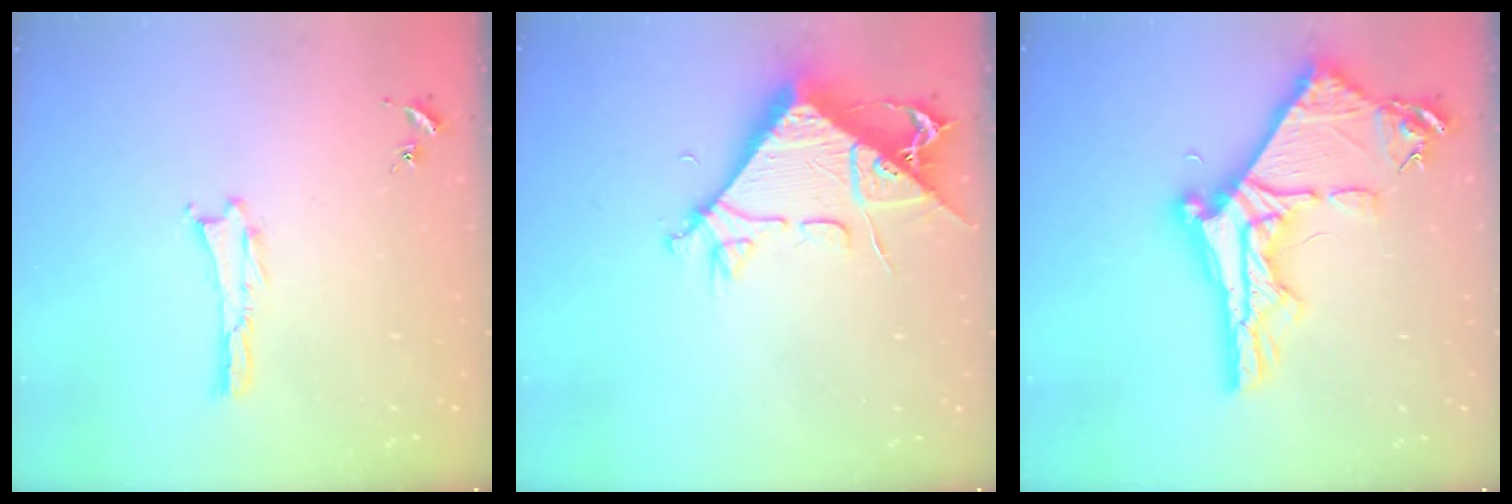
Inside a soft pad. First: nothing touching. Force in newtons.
{"total": 9.5, "press": 9.4, "slide": 1.2}
{"total": 10.5, "press": 10.4, "slide": 1.1}